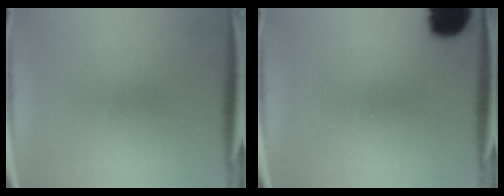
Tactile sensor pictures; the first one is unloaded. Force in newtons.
{"total": 9.6}